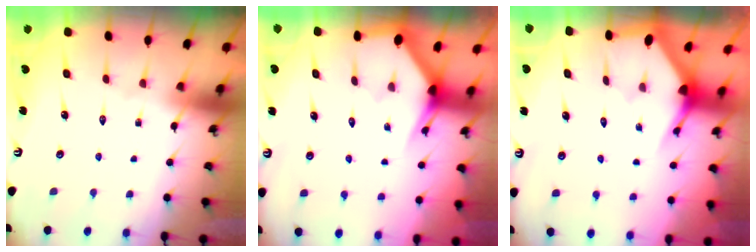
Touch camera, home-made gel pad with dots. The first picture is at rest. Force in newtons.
{"total": 3.0, "press": 3.0, "slide": 0.1}
{"total": 2.8, "press": 2.8, "slide": 0.2}